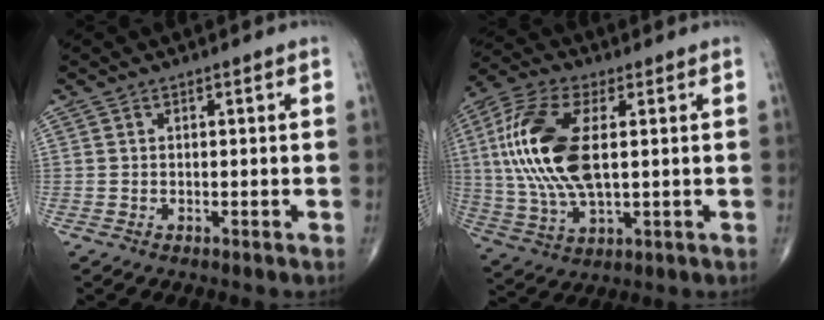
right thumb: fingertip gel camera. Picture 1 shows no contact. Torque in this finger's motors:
{"motor_torque": [1.88, 2.67, 2.05, 0.66, 0.72]}